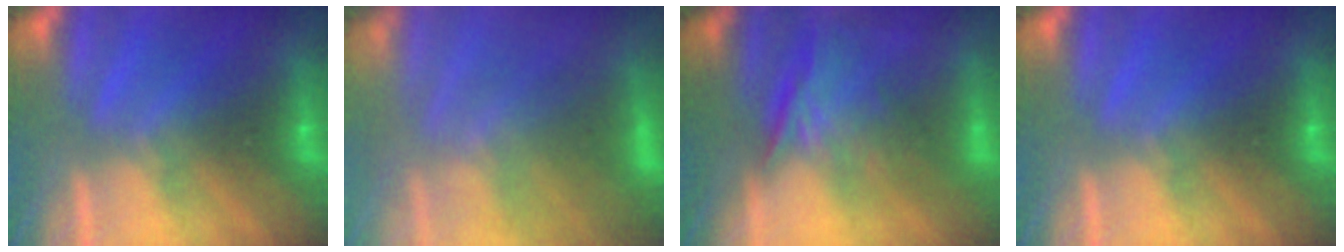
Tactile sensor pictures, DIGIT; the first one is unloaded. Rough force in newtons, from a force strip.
{"total": 2.8}
{"total": 1.3}
{"total": 0.0}